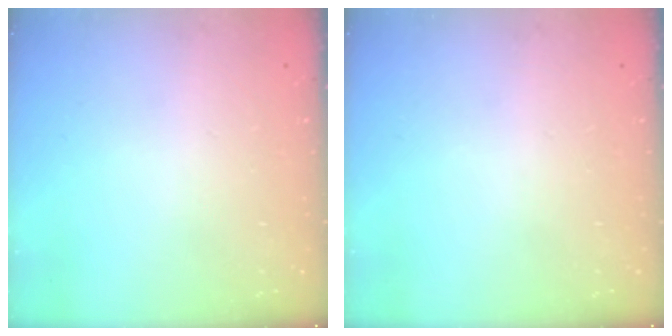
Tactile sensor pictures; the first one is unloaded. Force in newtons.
{"total": 0.0}